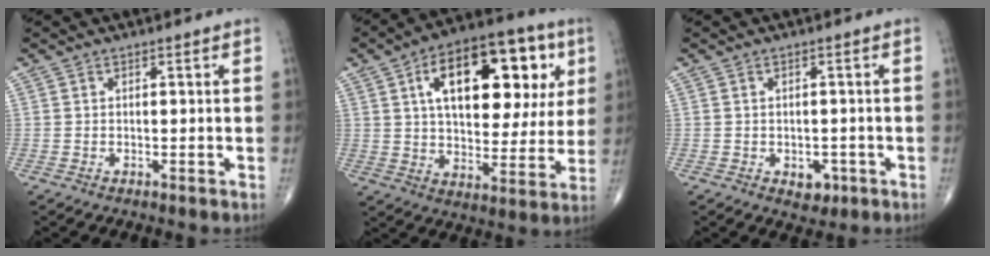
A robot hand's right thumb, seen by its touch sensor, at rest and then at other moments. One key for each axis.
{"total": 23.4, "fx": 7.4, "fy": 12.1, "fz": 18.5, "tx": -0.238, "ty": 0.002, "tz": 0.108}
{"total": 3.2, "fx": -1.3, "fy": 2.3, "fz": 1.9, "tx": -0.005, "ty": 0.004, "tz": -0.012}